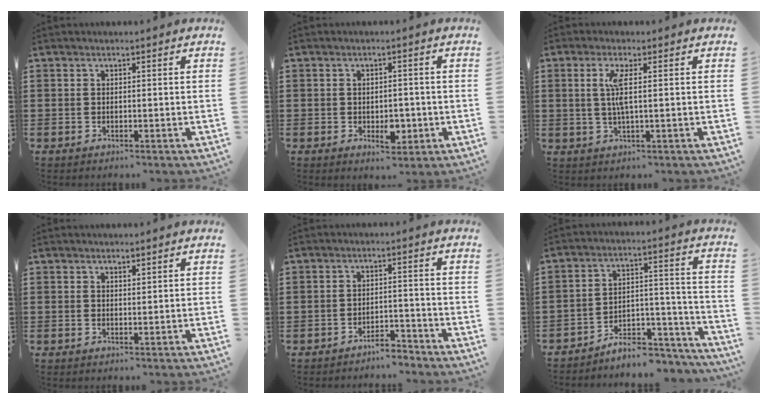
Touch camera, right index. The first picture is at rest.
{"total": 4.0, "force": [-1.1, 2.3, 3.1], "torque": [-0.045, 0.002, -0.020]}
{"total": 4.0, "force": [0.5, 0.2, 4.0], "torque": [-0.092, -0.009, 0.001]}
{"total": 0.8, "force": [0.7, 0.3, 0.1], "torque": [-0.003, 0.002, 0.013]}
{"total": 3.3, "force": [-3.3, 0.3, 0.1], "torque": [-0.008, 0.002, -0.068]}
{"total": 5.7, "force": [-5.3, 1.6, 1.4], "torque": [-0.020, 0.013, -0.103]}